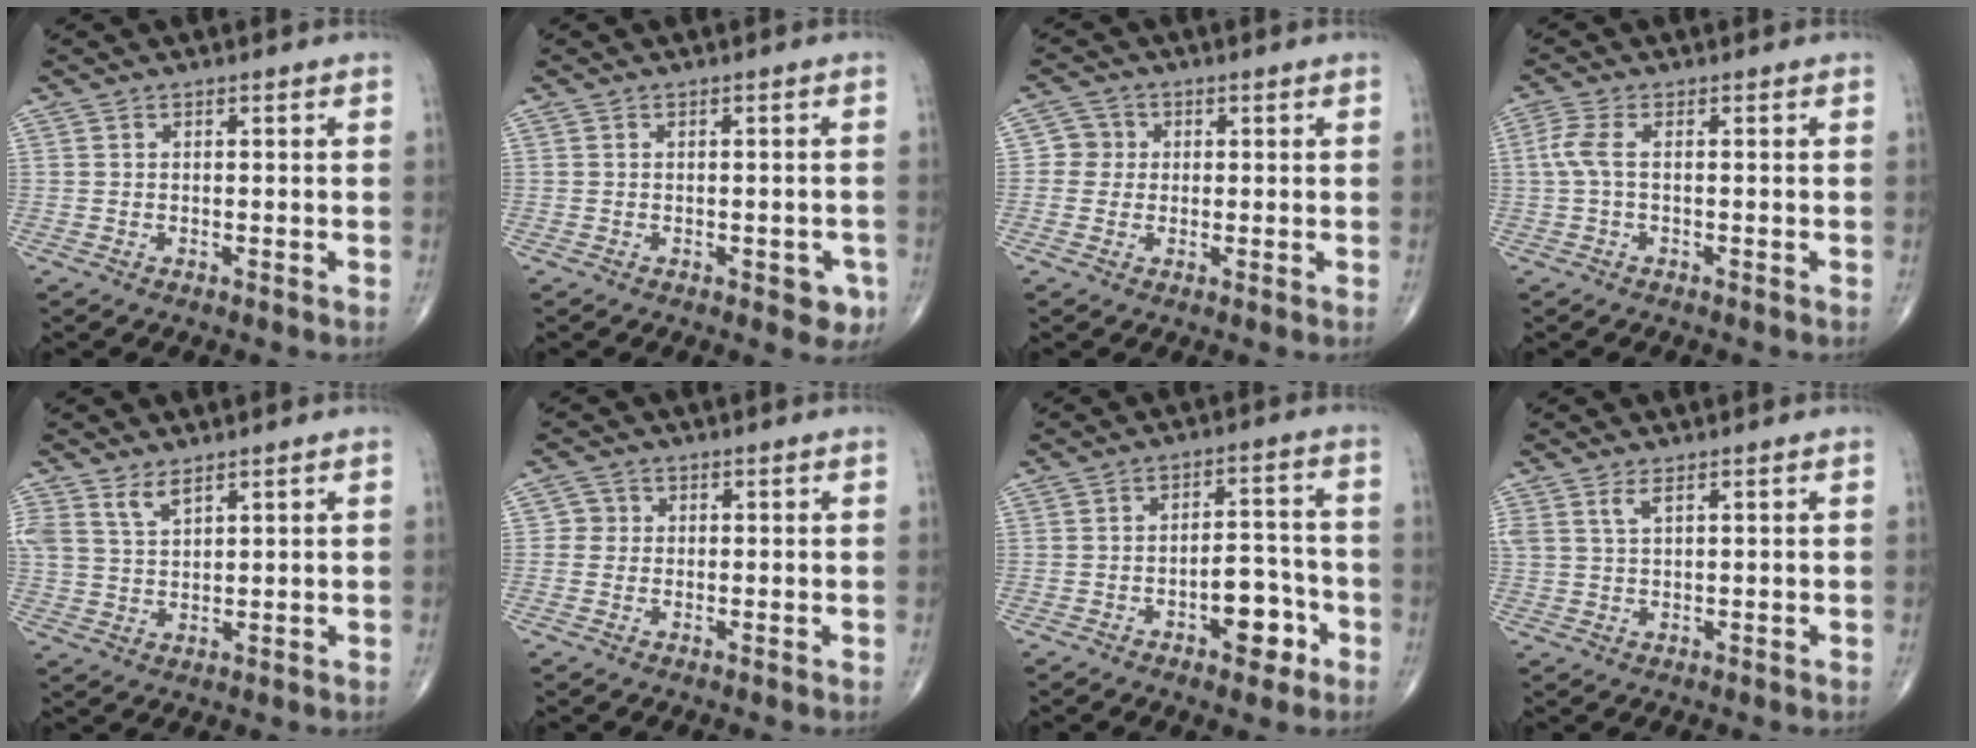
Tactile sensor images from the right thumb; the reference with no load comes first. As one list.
[{"total": 3.6, "force": [-1.5, 1.9, 2.7], "torque": [-0.009, 0.005, -0.015]}, {"total": 3.2, "force": [0.2, 3.2, 0.5], "torque": [0.018, 0.008, -0.005]}, {"total": 3.4, "force": [-0.1, 1.1, 3.2], "torque": [-0.093, 0.006, -0.005]}, {"total": 4.4, "force": [3.2, 1.8, 2.4], "torque": [-0.043, -0.015, 0.069]}, {"total": 2.1, "force": [0.0, 2.1, 0.4], "torque": [0.010, 0.006, -0.006]}, {"total": 8.7, "force": [-3.5, 4.9, 6.3], "torque": [-0.052, 0.035, -0.045]}, {"total": 2.3, "force": [1.4, 0.7, 1.7], "torque": [-0.040, 0.001, 0.034]}]